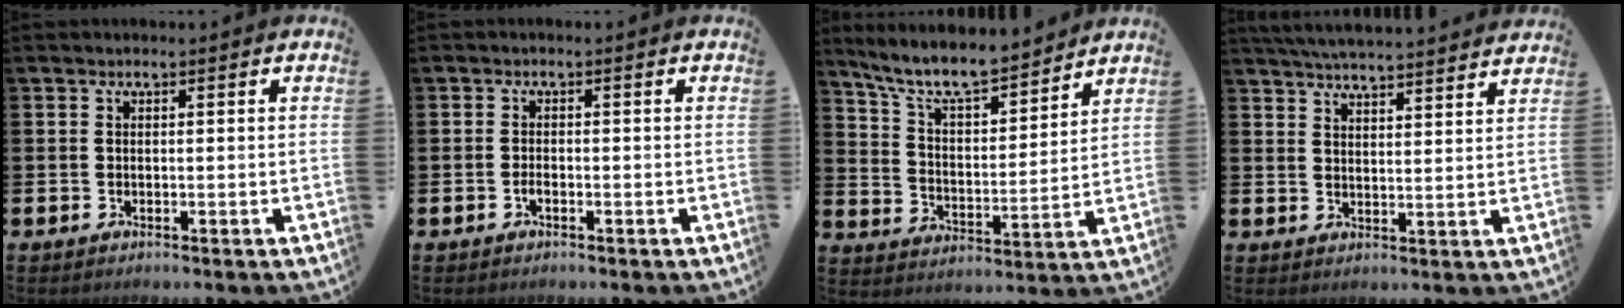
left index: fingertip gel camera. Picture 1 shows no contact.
{"total": 0.9, "force": [-0.5, 0.4, 0.6], "torque": [-0.019, 0.000, -0.009]}
{"total": 8.8, "force": [8.0, 1.7, 3.2], "torque": [-0.090, -0.058, 0.139]}
{"total": 5.3, "force": [5.2, -0.1, 0.7], "torque": [-0.022, -0.034, 0.092]}